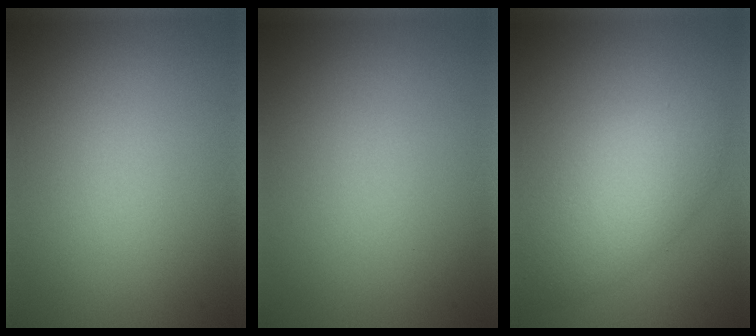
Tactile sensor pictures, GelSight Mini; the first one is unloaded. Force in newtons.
{"total": 0.0}
{"total": 4.3, "press": 4.3, "slide": 0.4}